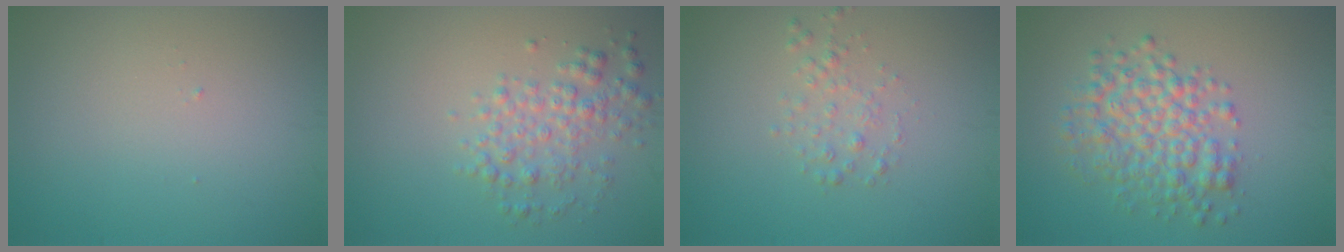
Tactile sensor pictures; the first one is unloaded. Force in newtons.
{"total": 3.0, "press": 3.0, "slide": 0.0}
{"total": 1.4, "press": 1.4, "slide": 0.1}
{"total": 5.0, "press": 5.0, "slide": 0.1}